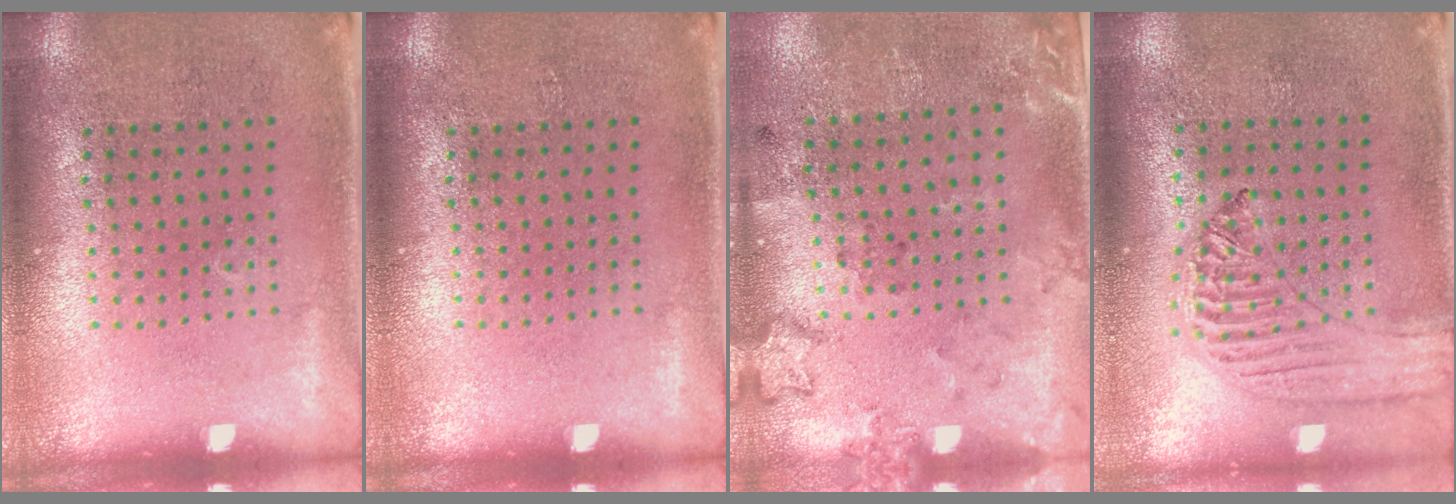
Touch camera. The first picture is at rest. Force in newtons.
{"total": 0.0}
{"total": 2.0, "press": 1.4, "slide": 1.4}
{"total": 1.2, "press": 1.2, "slide": 0.1}